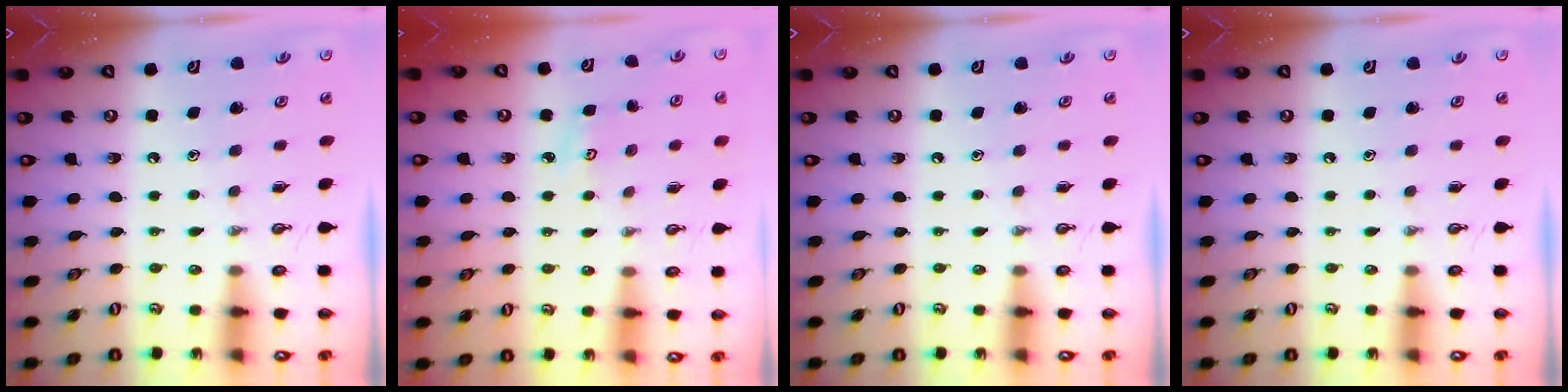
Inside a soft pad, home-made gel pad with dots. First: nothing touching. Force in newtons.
{"total": 2.9, "press": 2.9, "slide": 0.4}
{"total": 0.0}
{"total": 0.0}